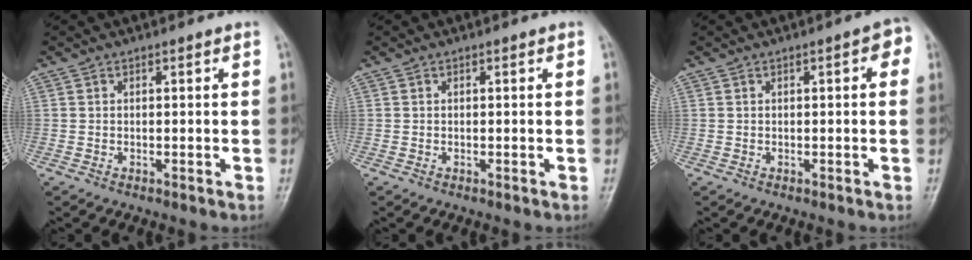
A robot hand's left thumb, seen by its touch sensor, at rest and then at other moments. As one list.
[{"total": 0.0}, {"total": 3.0, "force": [0.8, 1.1, 2.7], "torque": [-0.028, 0.004, 0.003]}]